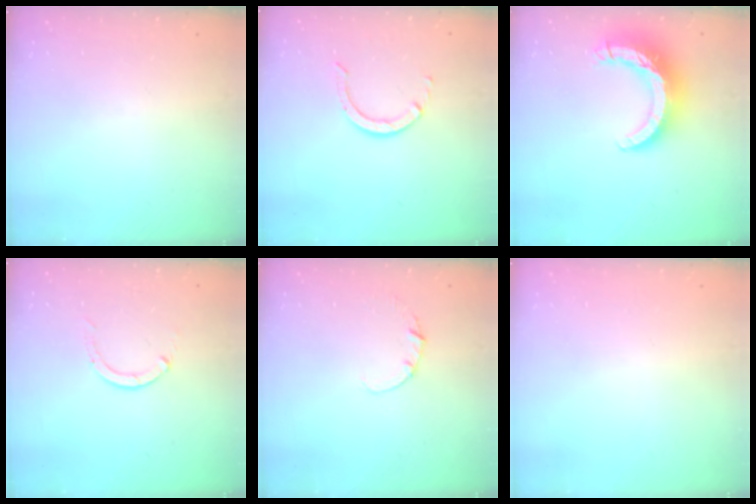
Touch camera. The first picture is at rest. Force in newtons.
{"total": 2.9, "press": 2.9, "slide": 0.2}
{"total": 13.9, "press": 13.8, "slide": 1.4}
{"total": 0.0}
{"total": 1.1, "press": 1.1, "slide": 0.1}
{"total": 2.4, "press": 2.4, "slide": 0.2}